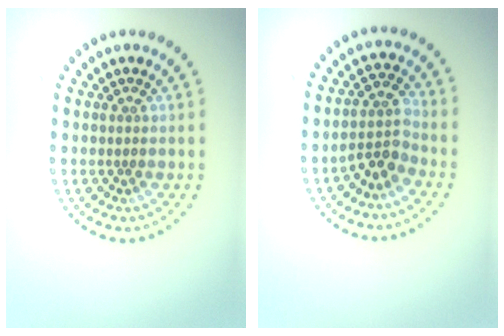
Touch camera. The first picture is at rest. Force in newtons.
{"total": 2.7, "press": 2.0, "slide": 1.8}